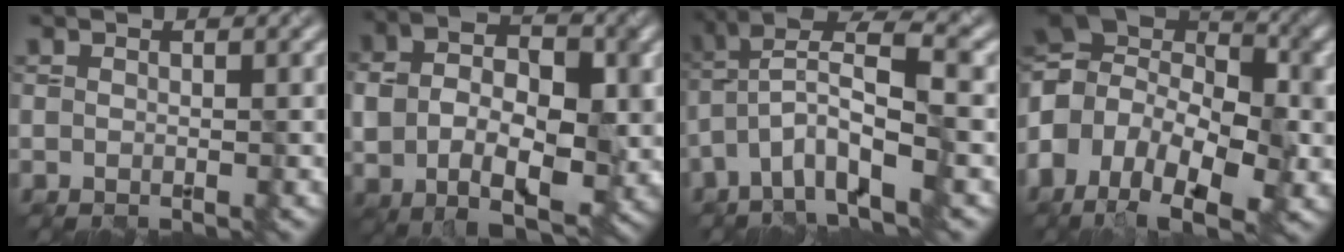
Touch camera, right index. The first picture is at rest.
{"total": 10.1, "force": [-0.1, 6.3, 7.8], "torque": [-0.136, -0.004, -0.003]}
{"total": 6.7, "force": [-1.8, 1.8, 6.2], "torque": [-0.118, 0.023, -0.042]}
{"total": 11.5, "force": [-1.4, 7.8, 8.3], "torque": [-0.176, 0.011, -0.035]}